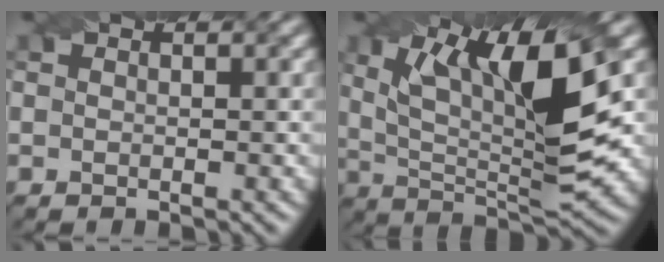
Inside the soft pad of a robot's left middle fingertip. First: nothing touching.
{"total": 12.2, "force": [3.6, 3.5, 11.1], "torque": [-0.181, -0.001, 0.061]}